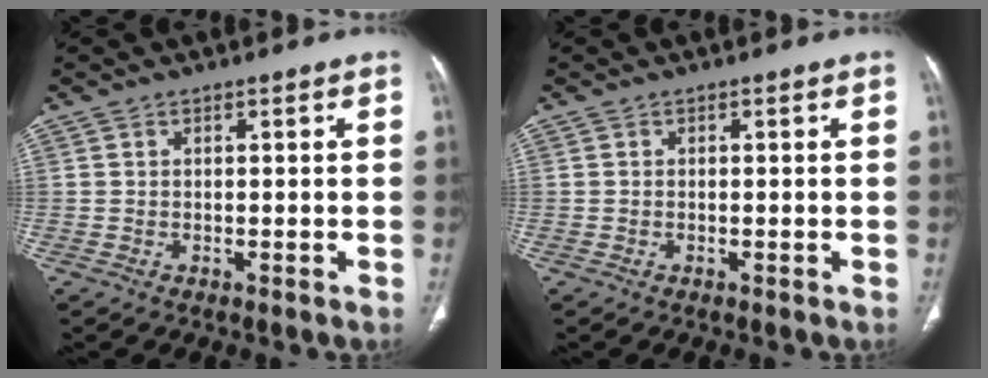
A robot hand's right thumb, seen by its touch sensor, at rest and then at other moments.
{"total": 0.0}